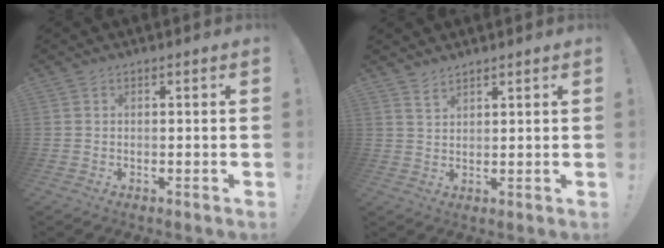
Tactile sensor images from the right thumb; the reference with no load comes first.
{"total": 2.7, "force": [2.5, 0.5, 0.8], "torque": [-0.012, -0.022, 0.046]}